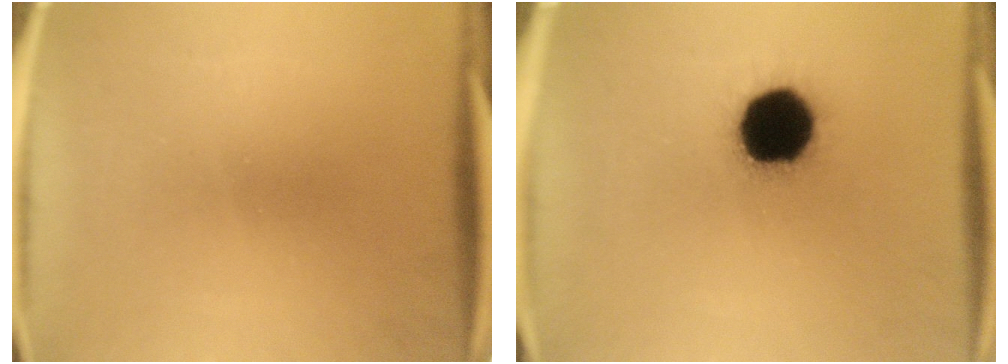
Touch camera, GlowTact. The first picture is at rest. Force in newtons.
{"total": 18.5}